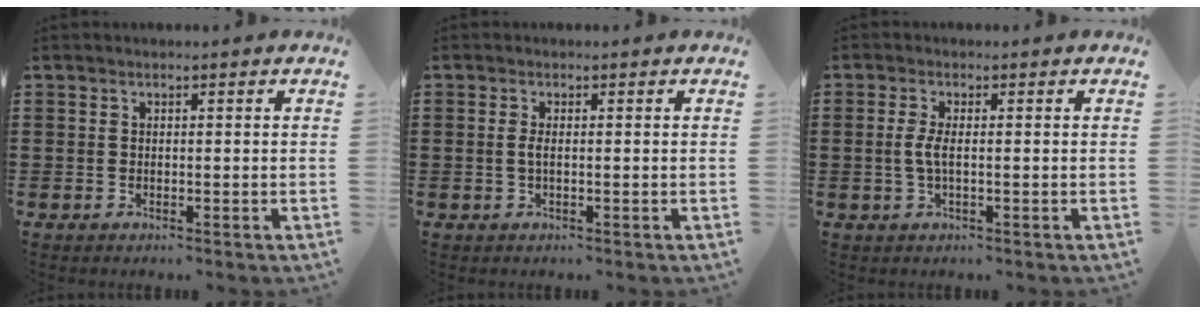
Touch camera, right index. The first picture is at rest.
{"total": 1.4, "force": [-0.2, 0.3, 1.4], "torque": [-0.034, -0.003, -0.005]}
{"total": 2.8, "force": [-0.2, 0.6, 2.7], "torque": [-0.072, -0.009, -0.012]}